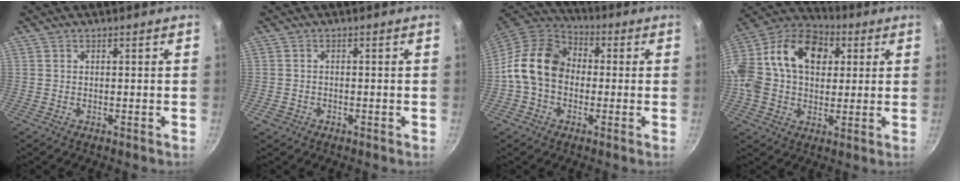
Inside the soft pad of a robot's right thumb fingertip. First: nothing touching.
{"total": 1.7, "force": [-0.8, 1.3, 0.6], "torque": [-0.015, 0.007, -0.010]}
{"total": 13.3, "force": [-0.4, 10.3, 8.4], "torque": [-0.121, 0.030, -0.028]}
{"total": 22.6, "force": [4.4, 16.1, 15.3], "torque": [-0.275, 0.033, 0.057]}